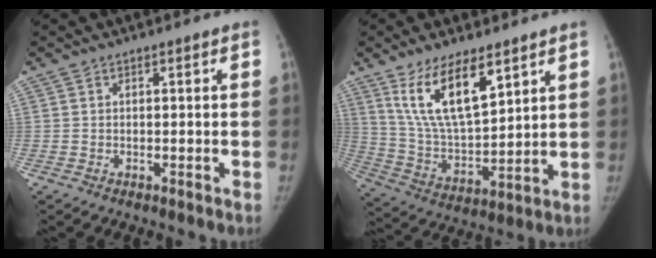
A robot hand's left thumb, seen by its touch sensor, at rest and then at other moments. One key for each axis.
{"total": 15.0, "fx": 8.7, "fy": 5.7, "fz": 10.8, "tx": -0.176, "ty": -0.045, "tz": 0.178}